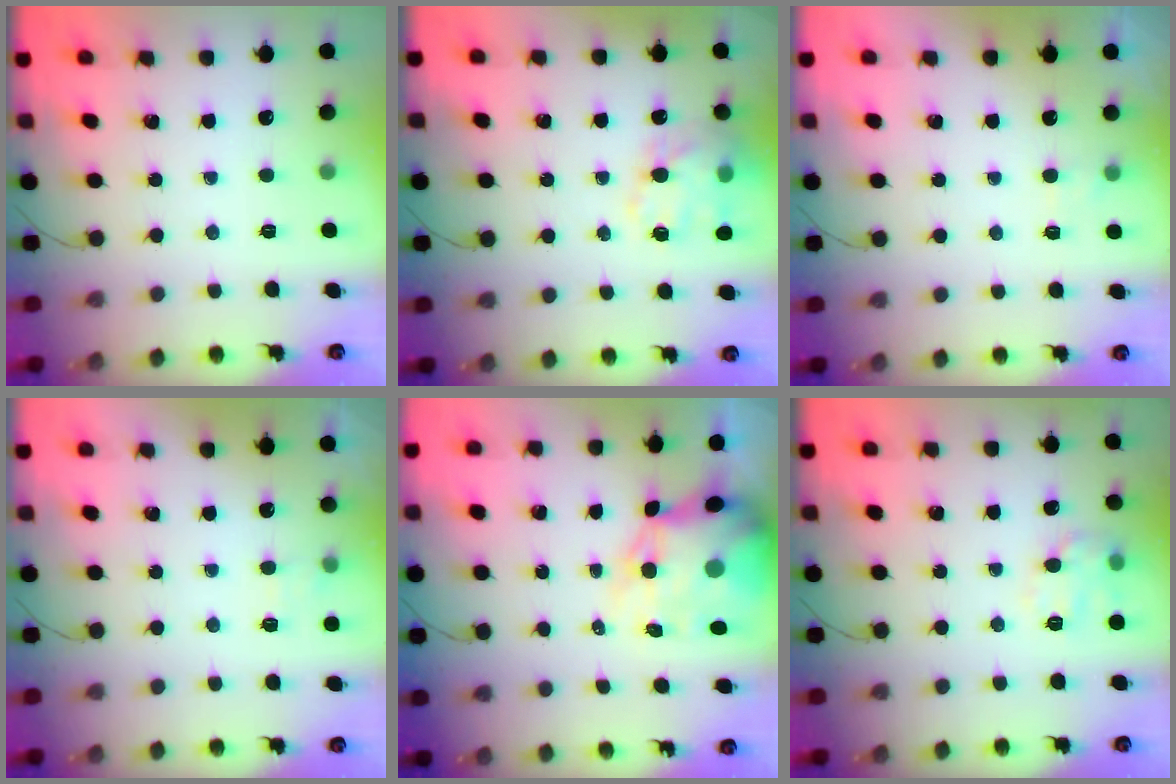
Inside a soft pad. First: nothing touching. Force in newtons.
{"total": 17.1, "press": 16.8, "slide": 2.9}
{"total": 1.4, "press": 1.0, "slide": 1.0}
{"total": 4.4, "press": 4.0, "slide": 1.6}
{"total": 13.5, "press": 13.1, "slide": 3.4}
{"total": 10.0, "press": 10.0, "slide": 0.2}